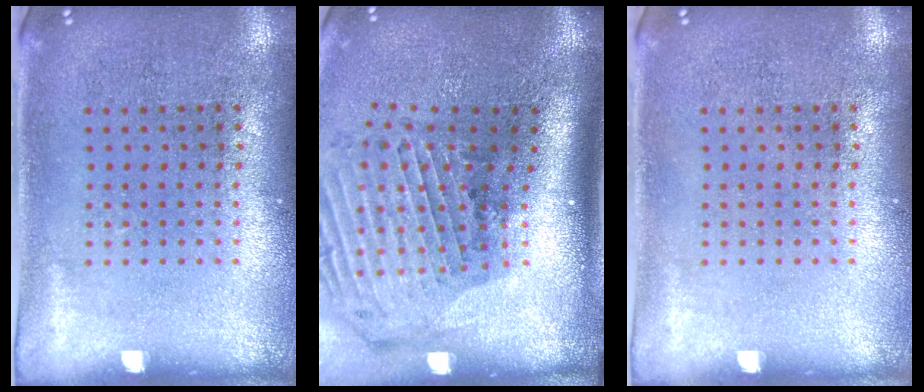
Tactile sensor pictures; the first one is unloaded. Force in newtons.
{"total": 3.1, "press": 2.1, "slide": 2.2}
{"total": 0.0}